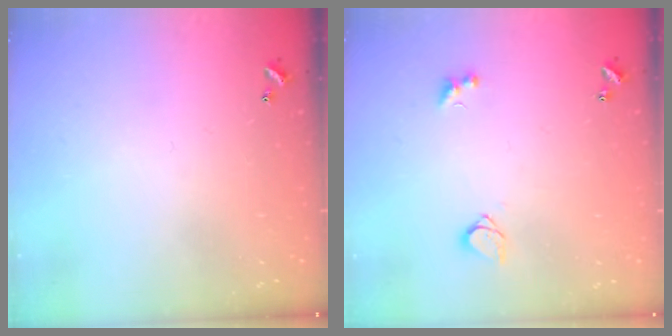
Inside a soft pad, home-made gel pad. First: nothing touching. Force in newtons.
{"total": 3.6, "press": 3.4, "slide": 1.2}